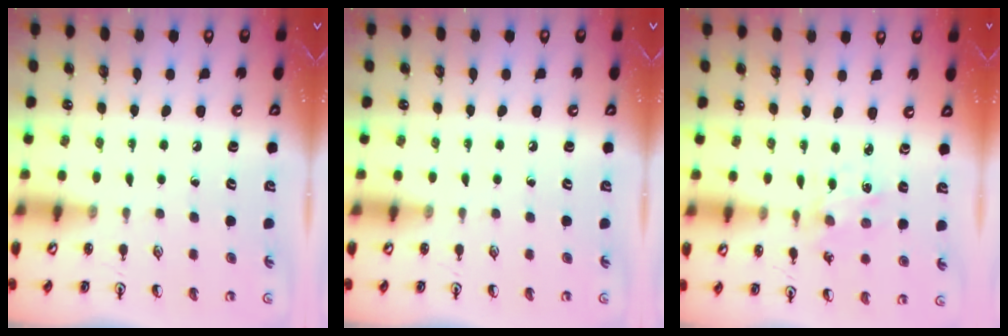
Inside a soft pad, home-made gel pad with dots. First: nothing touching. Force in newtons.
{"total": 0.0}
{"total": 1.4, "press": 1.4, "slide": 0.3}